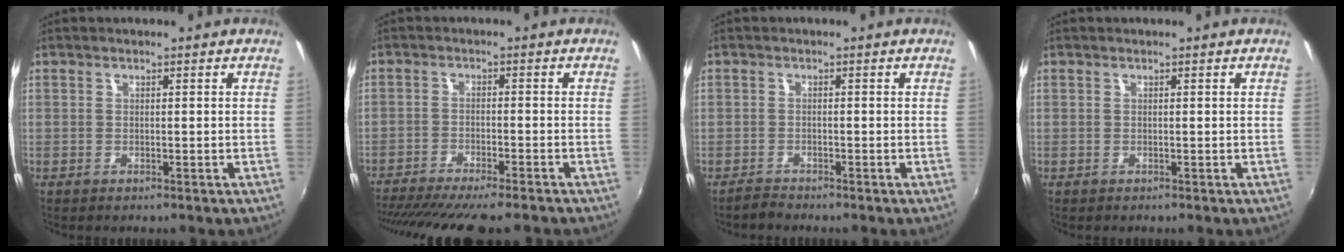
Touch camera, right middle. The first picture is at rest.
{"total": 14.6, "force": [-12.5, 1.5, 7.3], "torque": [-0.146, -0.041, -0.193]}
{"total": 1.7, "force": [-1.5, 0.7, -0.3], "torque": [0.001, 0.003, -0.031]}
{"total": 0.0}